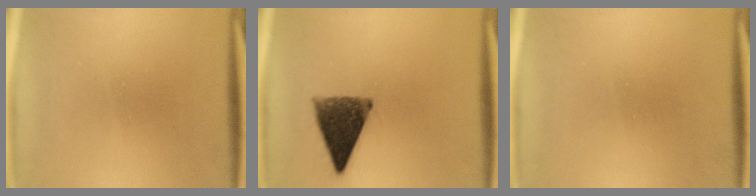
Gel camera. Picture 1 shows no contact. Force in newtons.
{"total": 9.9}
{"total": 1.6}